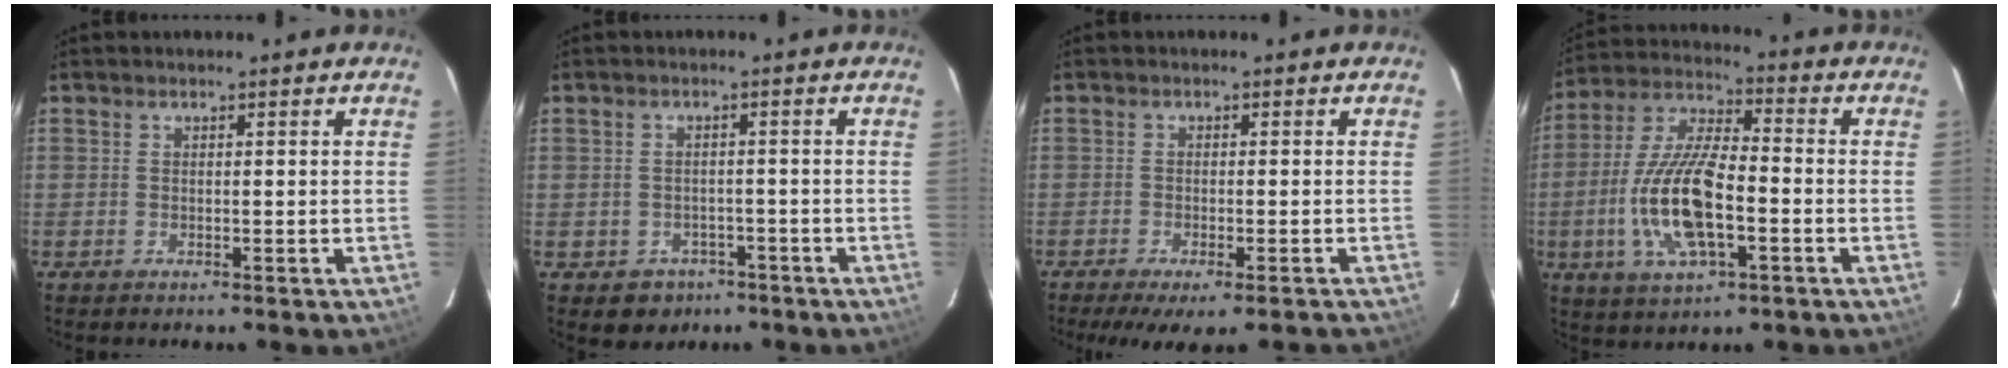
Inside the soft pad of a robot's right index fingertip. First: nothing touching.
{"total": 4.9, "force": [-2.5, 4.1, 0.6], "torque": [-0.020, 0.020, -0.023]}
{"total": 10.1, "force": [-8.2, 1.8, 5.6], "torque": [-0.109, -0.031, -0.118]}
{"total": 15.7, "force": [-4.0, 5.7, 14.1], "torque": [-0.298, -0.004, -0.075]}